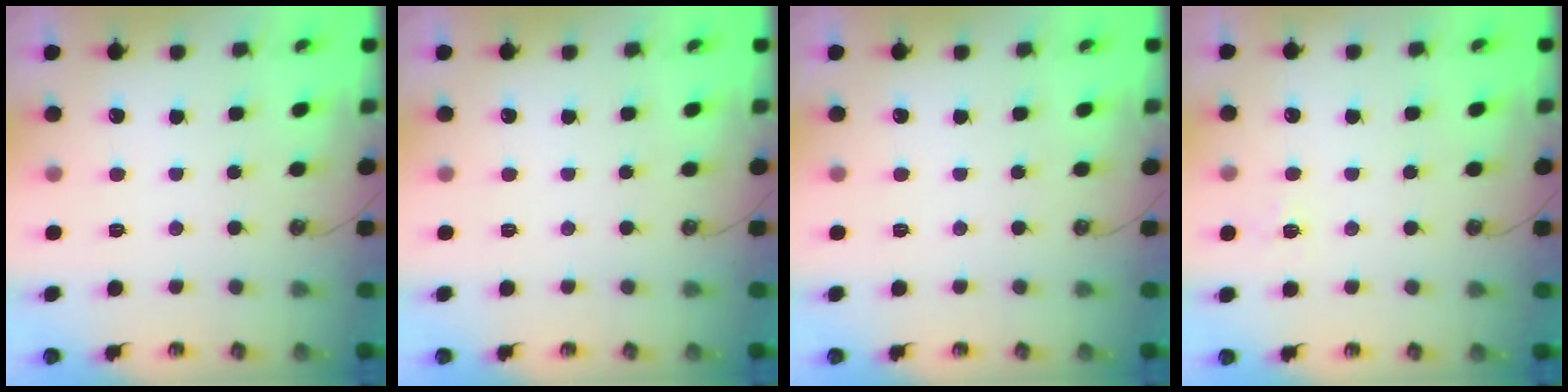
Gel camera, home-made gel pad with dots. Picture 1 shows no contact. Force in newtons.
{"total": 0.0}
{"total": 0.0}
{"total": 3.4, "press": 3.4, "slide": 0.4}